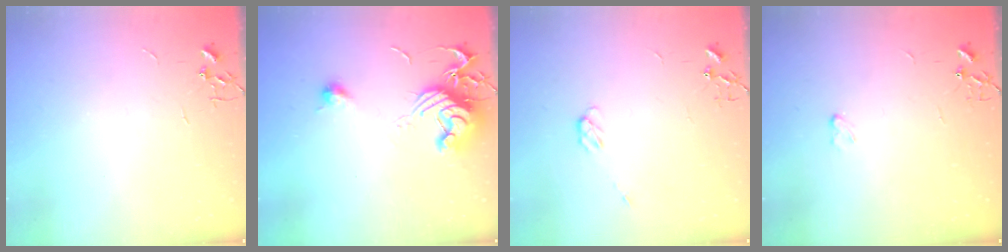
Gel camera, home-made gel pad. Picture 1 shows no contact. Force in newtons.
{"total": 14.2, "press": 14.2, "slide": 0.8}
{"total": 3.5, "press": 3.5, "slide": 0.5}
{"total": 3.4, "press": 3.4, "slide": 0.4}